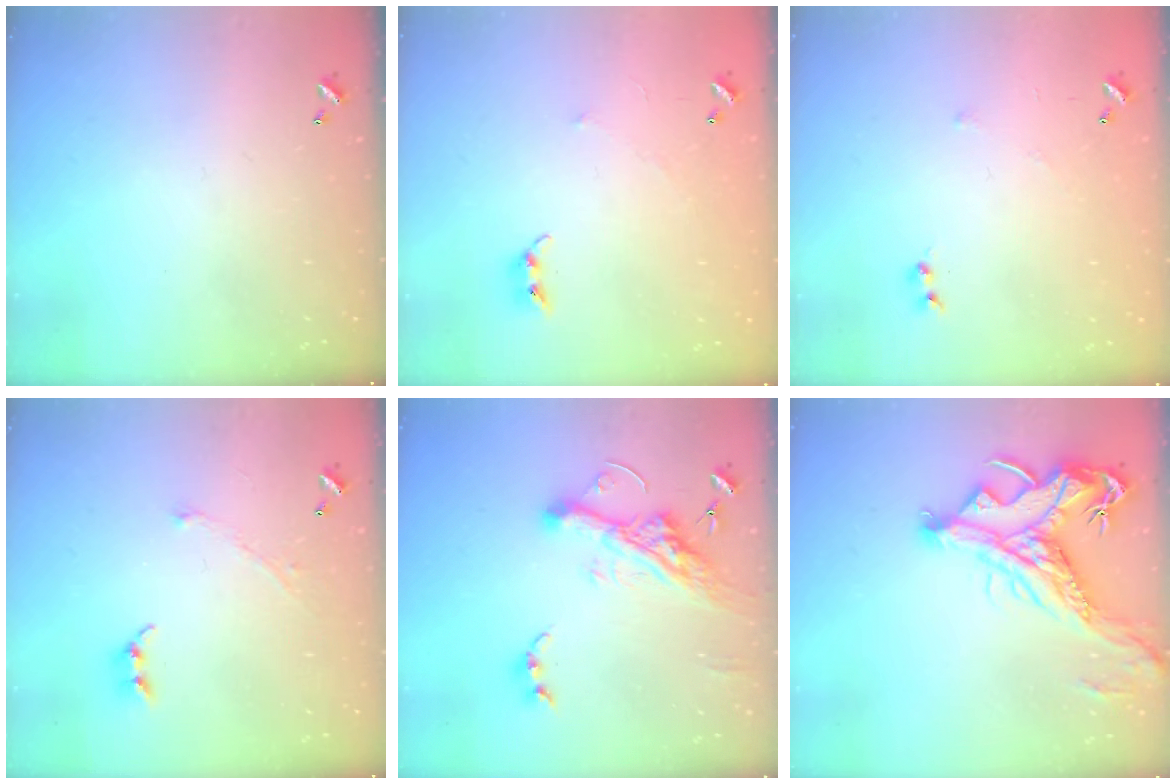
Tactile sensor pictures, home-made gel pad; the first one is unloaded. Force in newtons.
{"total": 5.4, "press": 5.4, "slide": 0.7}
{"total": 6.1, "press": 6.1, "slide": 0.8}
{"total": 2.9, "press": 2.9, "slide": 0.4}
{"total": 12.9, "press": 12.8, "slide": 1.9}
{"total": 9.6, "press": 9.4, "slide": 2.0}